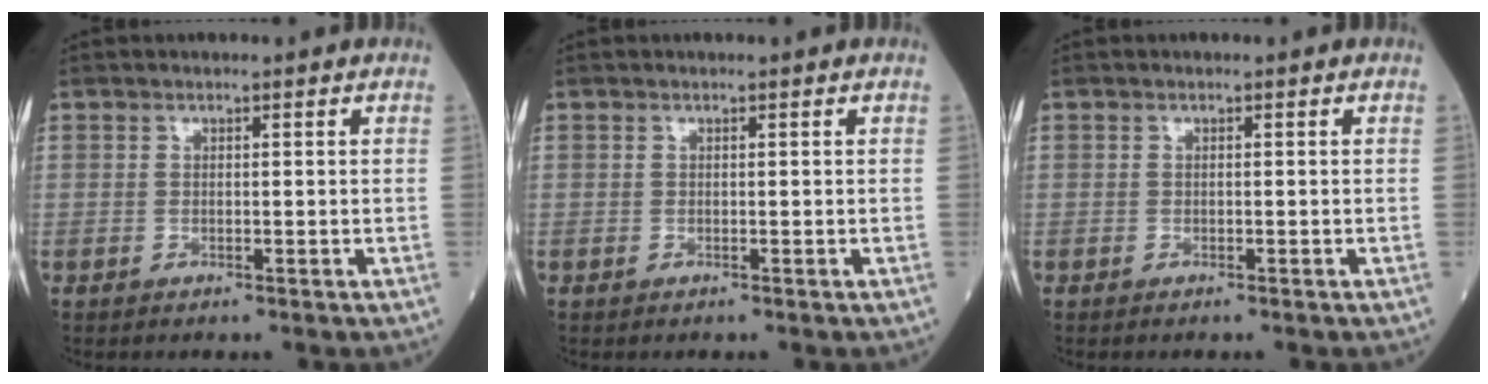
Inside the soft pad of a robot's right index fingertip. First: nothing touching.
{"total": 0.0}
{"total": 1.3, "force": [-1.2, 0.0, 0.7], "torque": [-0.008, 0.000, -0.015]}